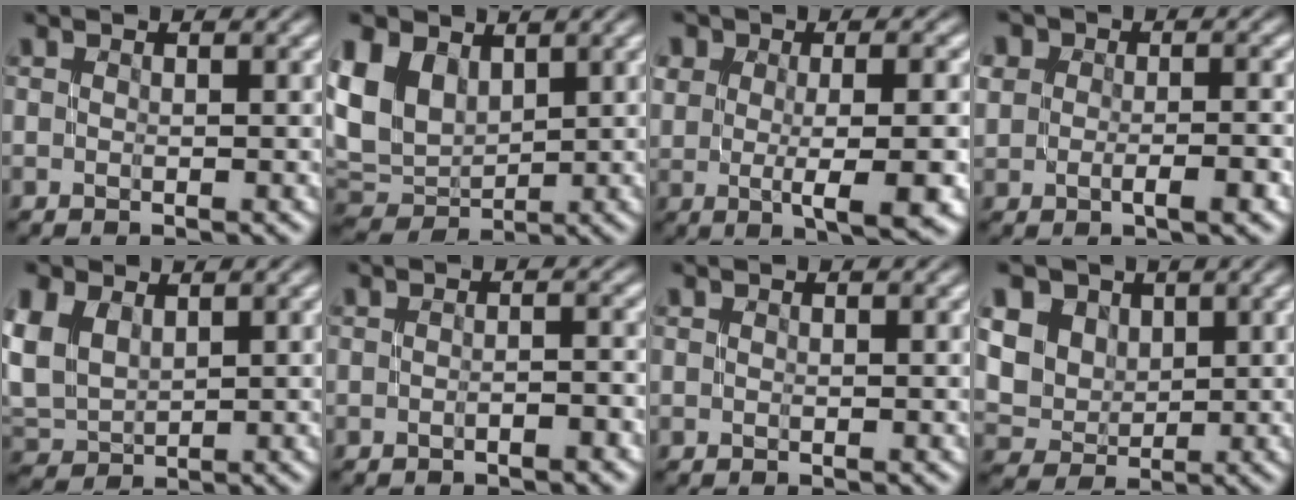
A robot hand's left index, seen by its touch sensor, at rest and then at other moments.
{"total": 7.2, "force": [2.2, 5.2, 4.4], "torque": [-0.122, 0.006, 0.042]}
{"total": 6.9, "force": [-0.3, 2.9, 6.3], "torque": [-0.093, -0.004, -0.001]}
{"total": 5.0, "force": [-0.6, 3.3, 3.7], "torque": [-0.037, 0.010, -0.013]}
{"total": 5.2, "force": [1.9, 3.5, 3.2], "torque": [-0.096, 0.010, 0.040]}
{"total": 1.6, "force": [-0.9, 0.1, 1.2], "torque": [-0.019, 0.006, -0.016]}
{"total": 0.0}
{"total": 9.8, "force": [4.1, 7.6, 4.5], "torque": [-0.109, 0.027, 0.064]}